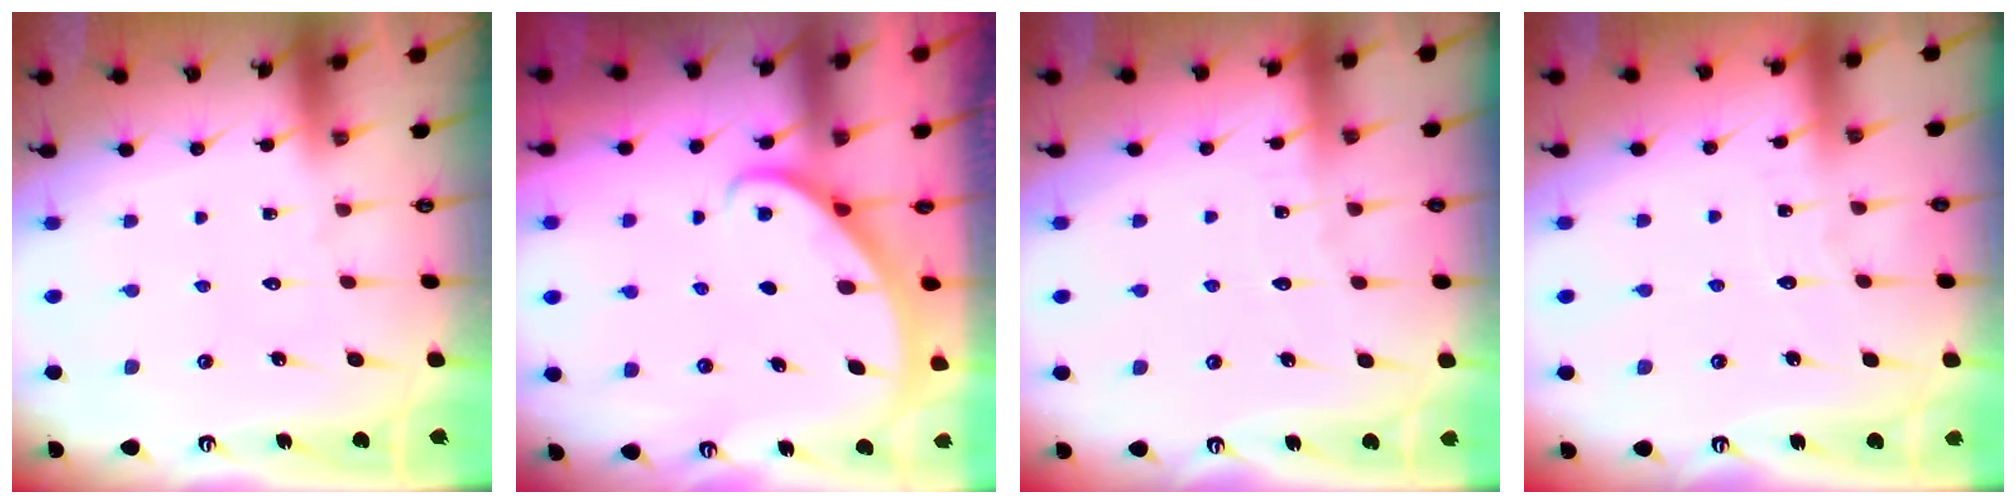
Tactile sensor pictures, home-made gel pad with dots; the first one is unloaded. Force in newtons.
{"total": 2.3, "press": 2.3, "slide": 0.2}
{"total": 2.3, "press": 2.3, "slide": 0.3}
{"total": 2.9, "press": 2.9, "slide": 0.2}